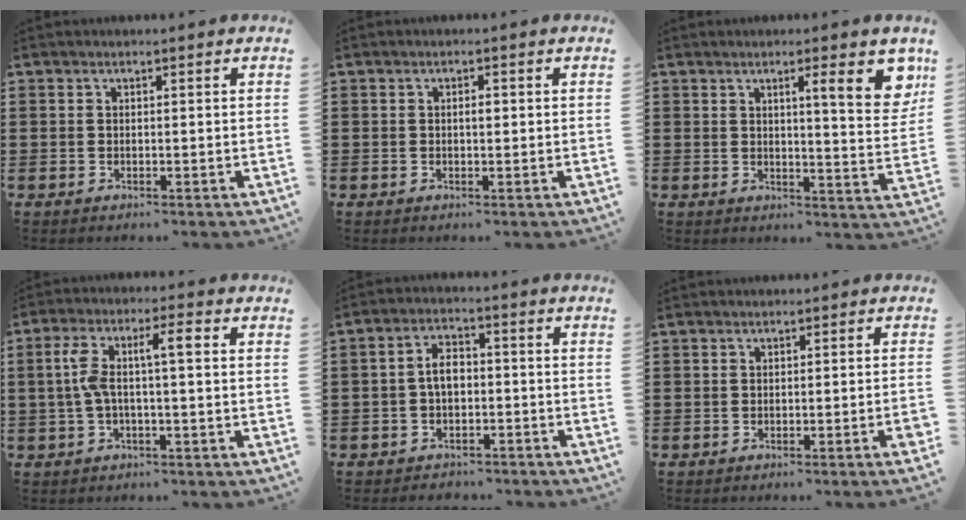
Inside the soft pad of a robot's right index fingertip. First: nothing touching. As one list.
[{"total": 1.2, "force": [0.1, 0.4, 1.2], "torque": [-0.023, 0.001, 0.000]}, {"total": 5.7, "force": [4.0, 0.9, 4.0], "torque": [-0.056, -0.017, 0.063]}, {"total": 6.6, "force": [0.2, 1.5, 6.5], "torque": [-0.142, 0.002, -0.009]}, {"total": 4.2, "force": [-1.5, 2.6, 3.0], "torque": [-0.064, 0.009, -0.031]}, {"total": 1.4, "force": [-0.8, -0.4, 1.1], "torque": [-0.018, -0.006, -0.015]}]